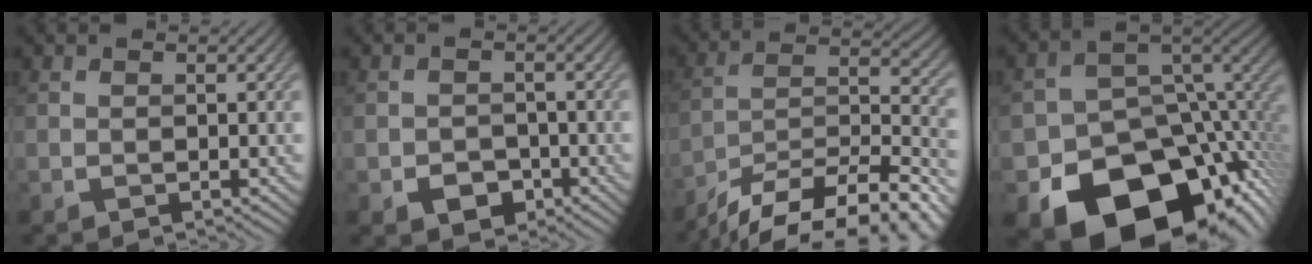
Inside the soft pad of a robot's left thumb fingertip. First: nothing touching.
{"total": 3.1, "force": [-1.5, 2.3, 1.5], "torque": [-0.024, -0.006, -0.028]}
{"total": 18.2, "force": [-15.0, 5.1, 9.0], "torque": [-0.145, -0.021, -0.223]}
{"total": 18.4, "force": [-9.4, 12.4, 9.7], "torque": [-0.153, -0.060, -0.125]}